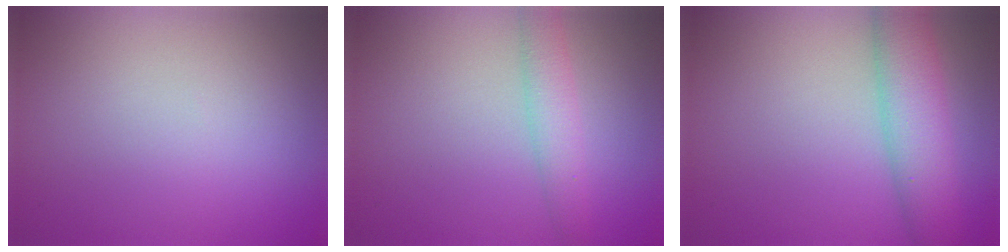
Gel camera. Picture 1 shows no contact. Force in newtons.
{"total": 2.6, "press": 2.6, "slide": 0.1}
{"total": 5.7, "press": 5.7, "slide": 0.2}